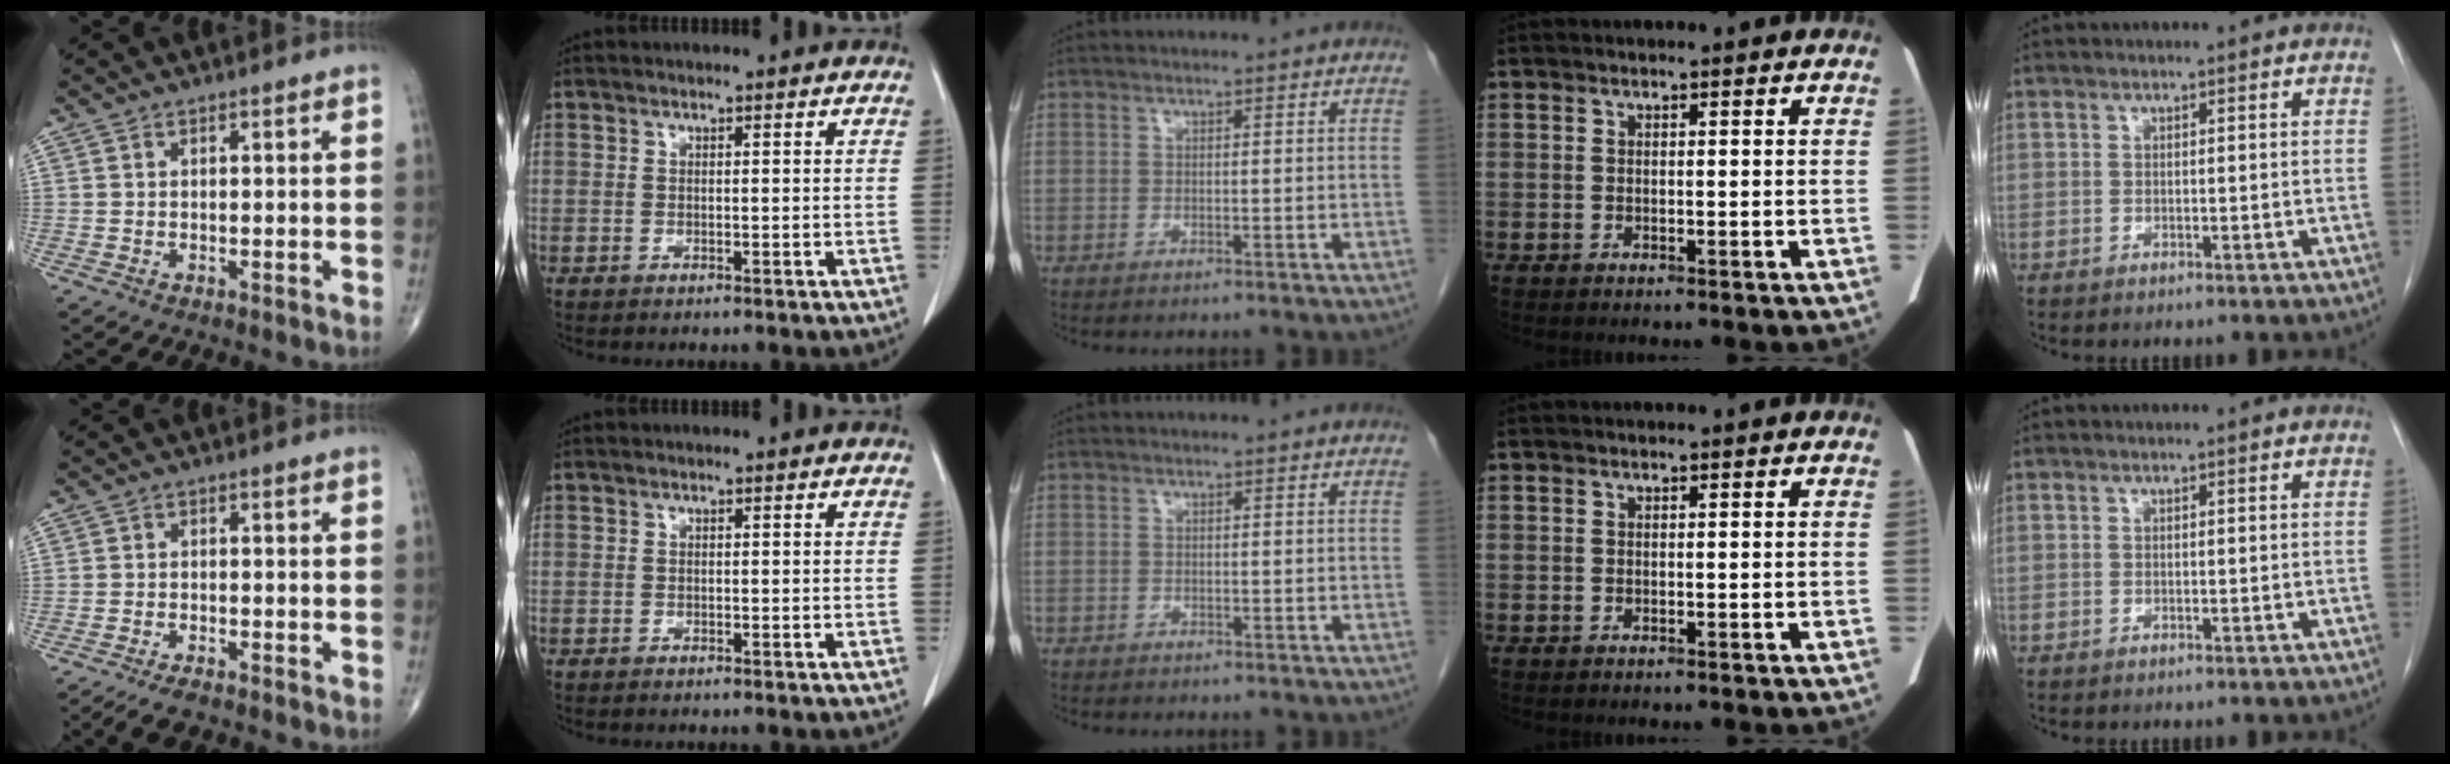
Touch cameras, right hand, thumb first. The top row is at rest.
{"thumb": {"total": 3.3, "force": [-2.7, 0.8, 1.7], "torque": [-0.038, 0.005, -0.049]}, "middle": {"total": 0.9, "force": [-0.7, 0.5, 0.1], "torque": [-0.009, 0.002, -0.012]}}